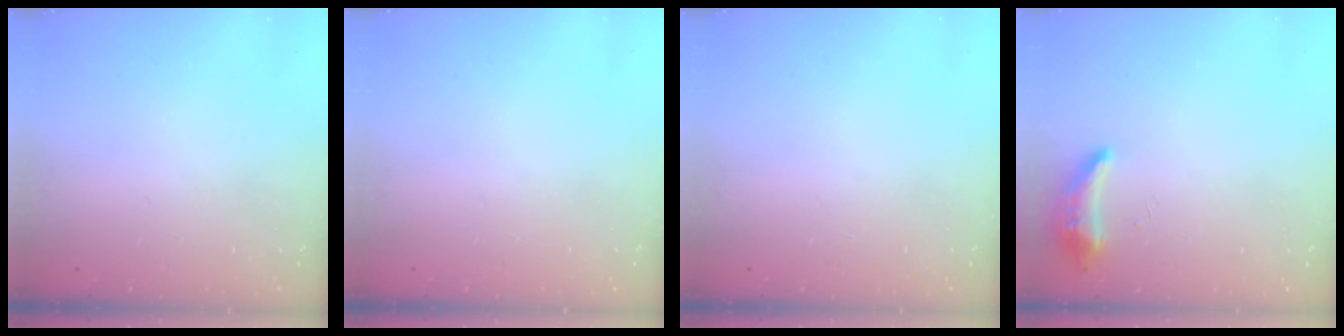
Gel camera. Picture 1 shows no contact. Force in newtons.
{"total": 0.0}
{"total": 0.0}
{"total": 14.6, "press": 9.9, "slide": 10.8}